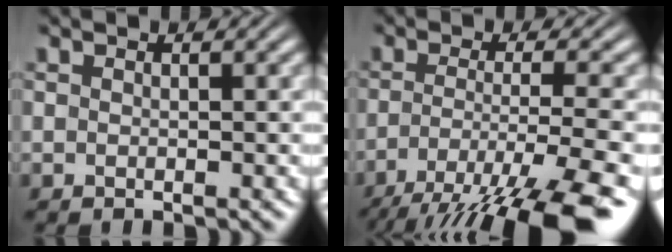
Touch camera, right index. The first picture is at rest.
{"total": 10.4, "force": [-6.3, 3.0, 7.7], "torque": [-0.121, -0.041, -0.073]}